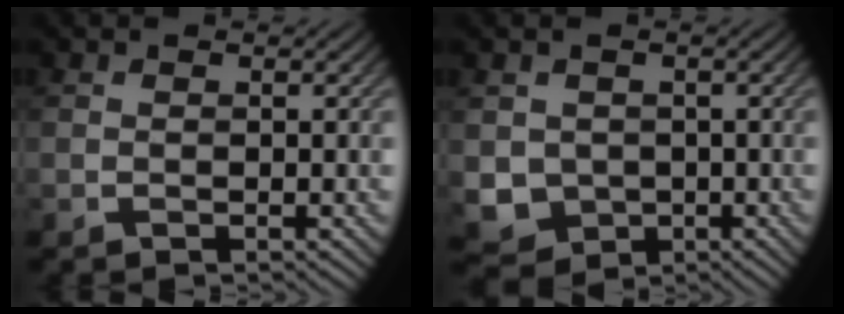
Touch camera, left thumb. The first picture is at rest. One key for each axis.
{"total": 4.4, "fx": -0.3, "fy": 4.0, "fz": 1.6, "tx": -0.055, "ty": -0.020, "tz": -0.010}